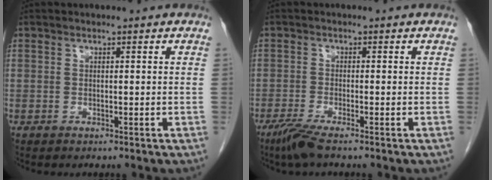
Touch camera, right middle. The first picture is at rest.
{"total": 3.5, "force": [-2.6, -0.1, 2.4], "torque": [-0.054, -0.011, -0.056]}